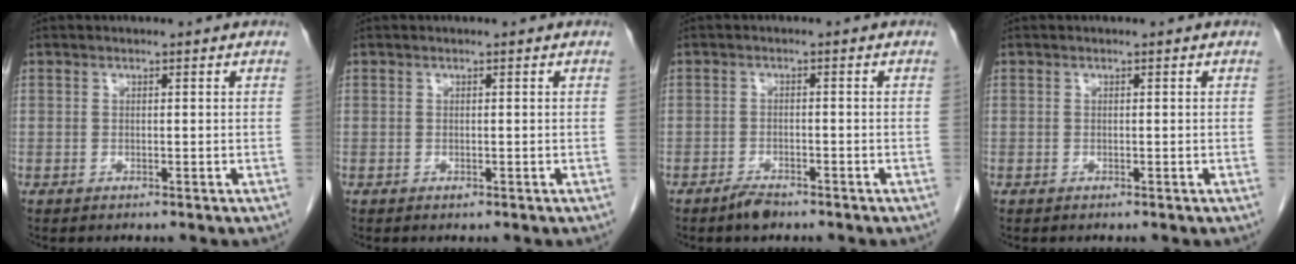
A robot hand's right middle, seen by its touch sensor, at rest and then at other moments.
{"total": 0.0}
{"total": 2.5, "force": [-2.0, 0.8, 1.2], "torque": [-0.026, -0.001, -0.033]}
{"total": 0.0}